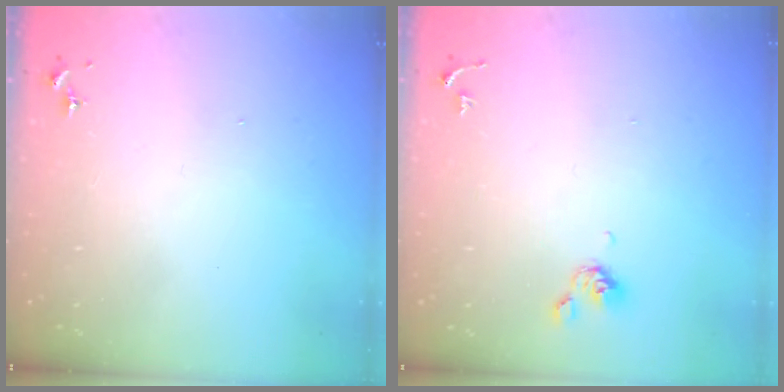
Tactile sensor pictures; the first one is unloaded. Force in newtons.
{"total": 5.5, "press": 5.4, "slide": 0.9}